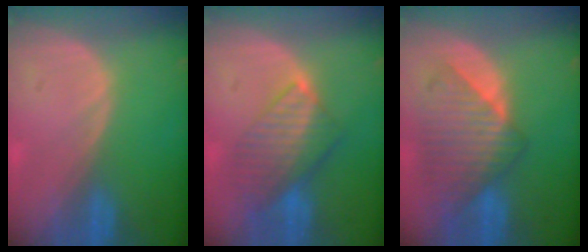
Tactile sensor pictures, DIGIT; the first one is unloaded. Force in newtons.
{"total": 8.4, "press": 7.2, "slide": 4.2}
{"total": 8.7, "press": 8.1, "slide": 3.1}